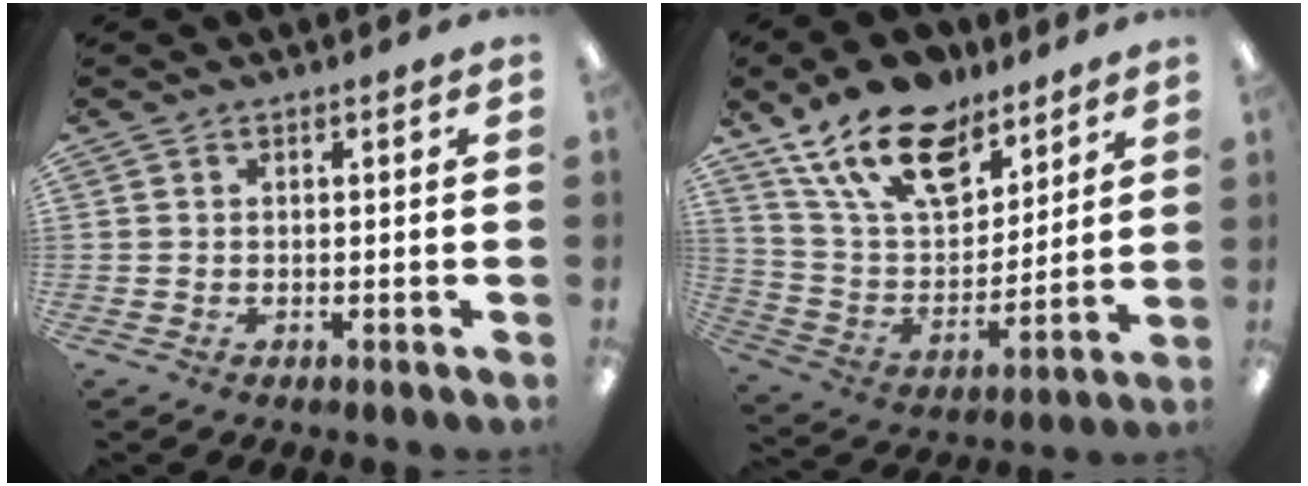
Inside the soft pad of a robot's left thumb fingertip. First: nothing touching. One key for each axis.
{"total": 19.3, "fx": 13.3, "fy": 10.1, "fz": 9.8, "tx": -0.186, "ty": -0.067, "tz": 0.240}